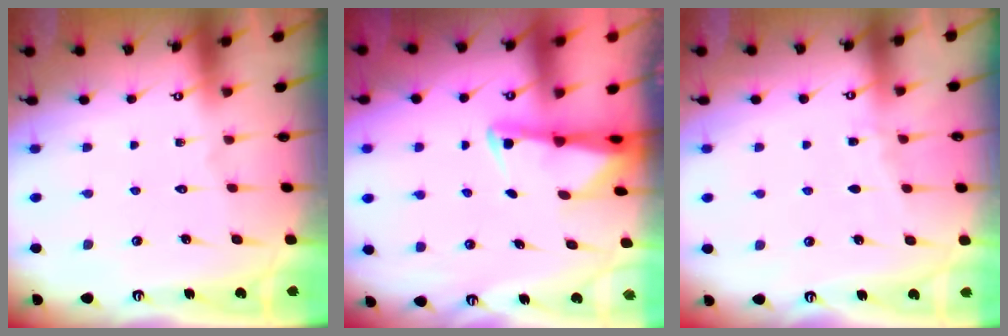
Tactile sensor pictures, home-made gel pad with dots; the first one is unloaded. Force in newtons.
{"total": 2.2, "press": 2.2, "slide": 0.5}
{"total": 4.5, "press": 4.4, "slide": 0.6}